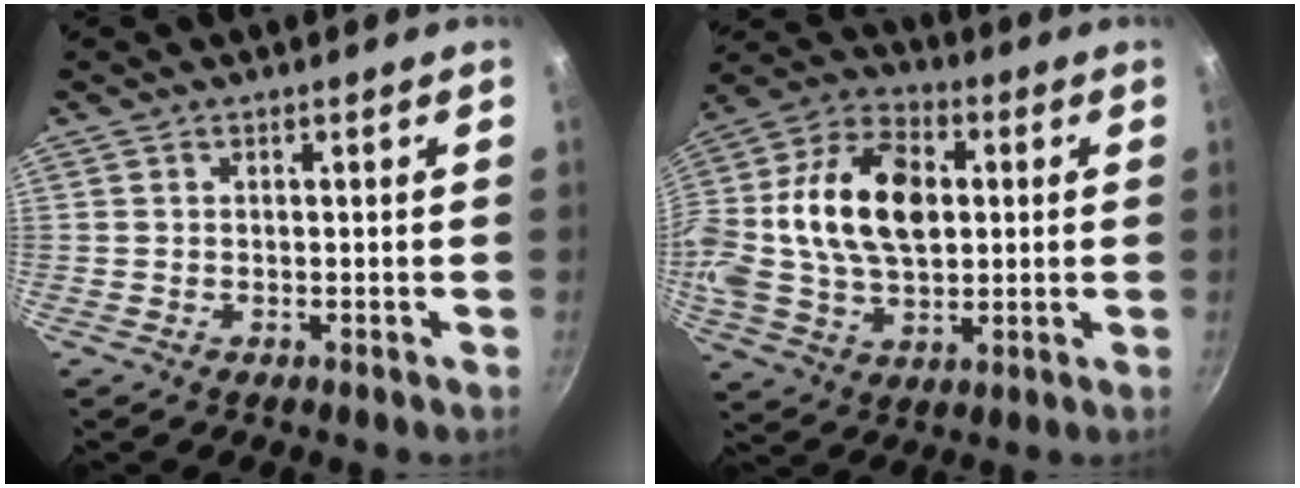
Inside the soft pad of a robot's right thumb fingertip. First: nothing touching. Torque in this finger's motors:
{"motor_torque": [2.18, 2.54, 1.50, 0.44, 0.32]}